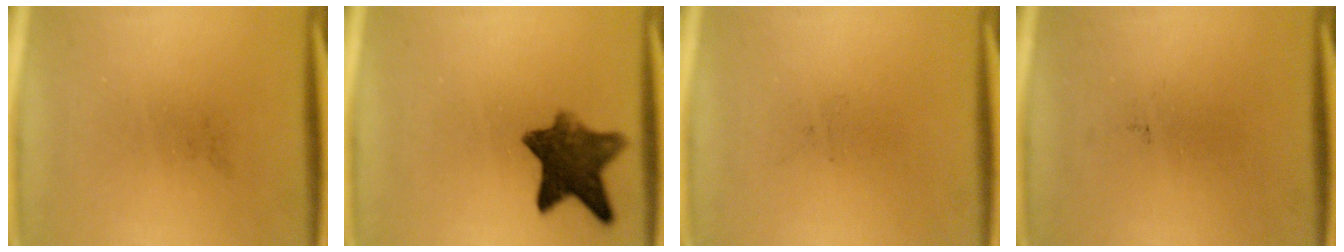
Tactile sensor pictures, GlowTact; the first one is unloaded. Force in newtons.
{"total": 9.1}
{"total": 0.0}
{"total": 0.0}